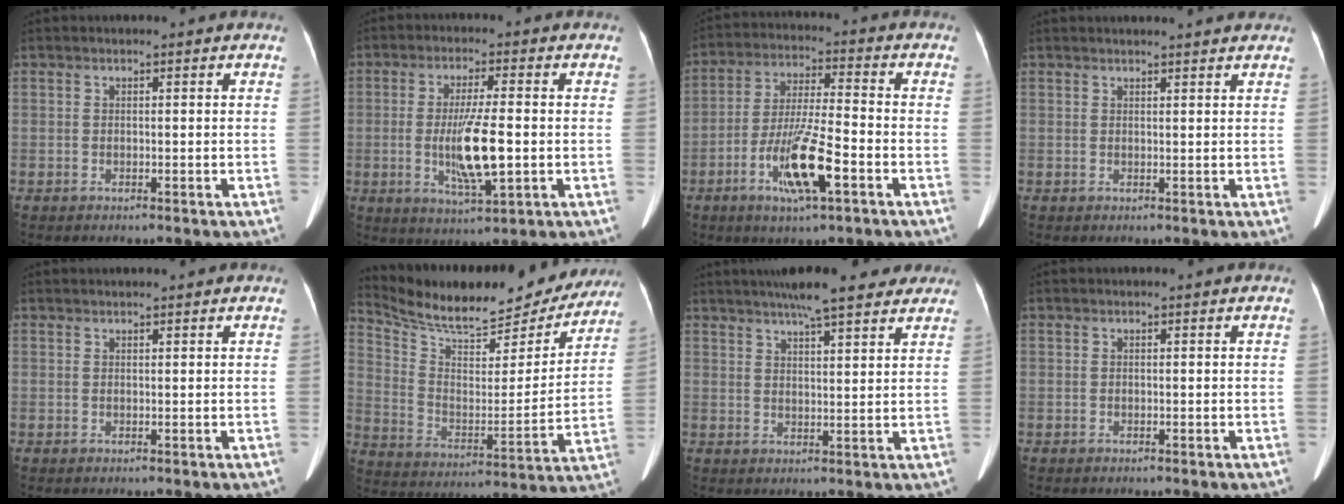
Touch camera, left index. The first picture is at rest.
{"total": 9.1, "force": [-1.2, 1.3, 9.0], "torque": [-0.171, -0.014, -0.020]}
{"total": 11.3, "force": [-4.8, 1.6, 10.1], "torque": [-0.198, -0.008, -0.087]}
{"total": 5.5, "force": [5.1, 0.3, 1.9], "torque": [-0.024, 0.017, 0.052]}
{"total": 1.4, "force": [1.2, 0.2, 0.5], "torque": [-0.006, 0.020, 0.021]}
{"total": 24.4, "force": [21.9, 6.4, 8.6], "torque": [-0.145, -0.010, 0.315]}
{"total": 12.6, "force": [10.2, 2.1, 7.0], "torque": [-0.102, 0.029, 0.138]}
{"total": 0.0}